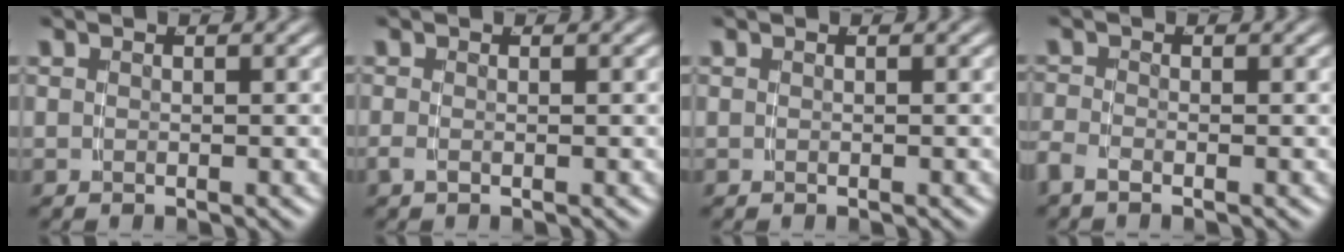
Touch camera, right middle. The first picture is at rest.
{"total": 0.9, "force": [-0.7, 0.0, 0.5], "torque": [-0.016, -0.011, -0.007]}
{"total": 0.0}
{"total": 1.4, "force": [-1.2, 0.3, 0.7], "torque": [-0.019, -0.008, -0.021]}